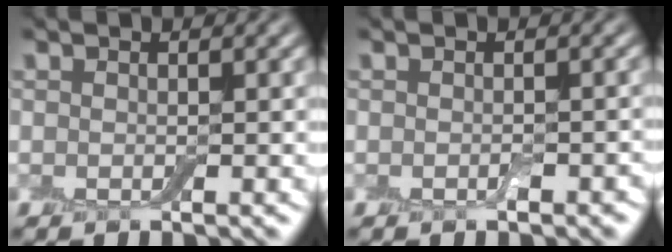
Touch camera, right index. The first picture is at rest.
{"total": 1.0, "force": [-0.5, 0.5, 0.7], "torque": [-0.013, -0.002, -0.005]}